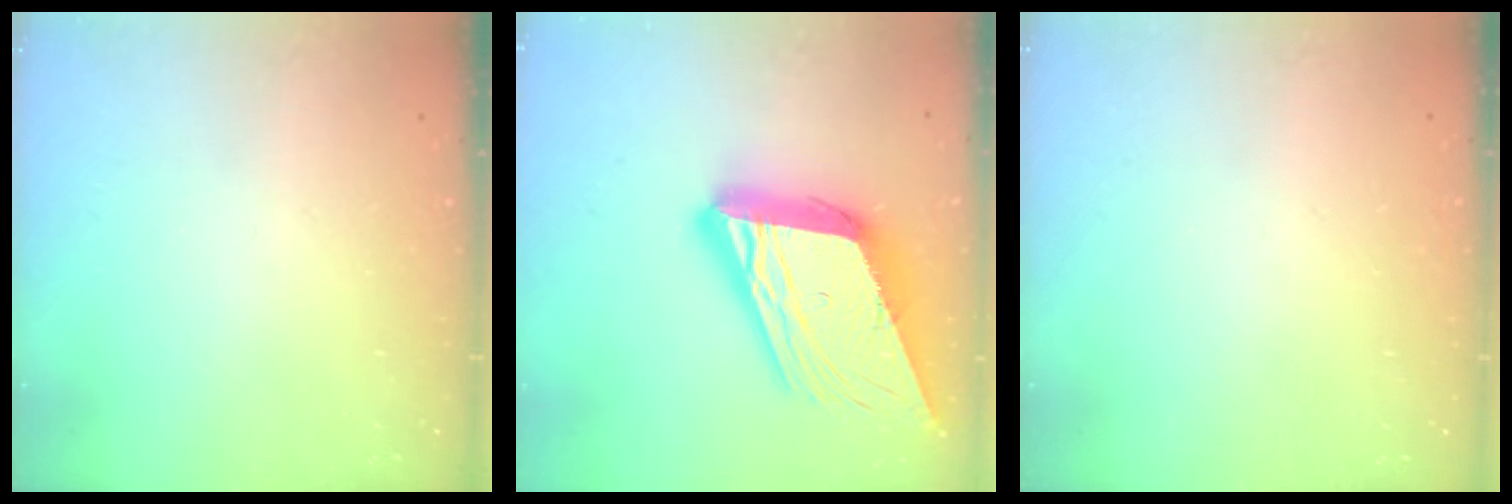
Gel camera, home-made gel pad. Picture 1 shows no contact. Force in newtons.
{"total": 27.2, "press": 26.9, "slide": 4.5}
{"total": 1.6, "press": 1.6, "slide": 0.1}